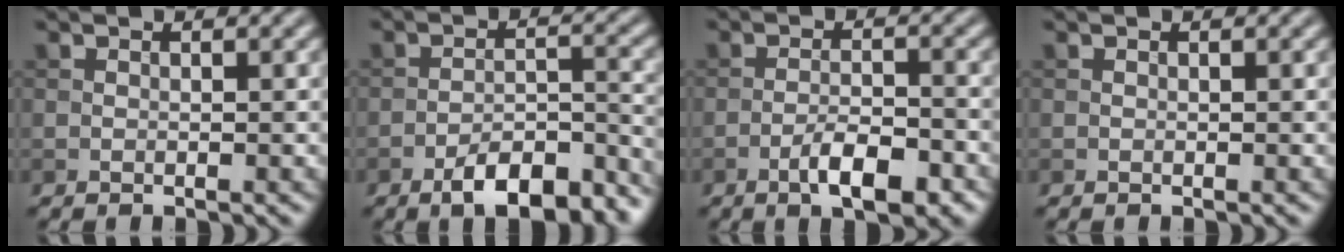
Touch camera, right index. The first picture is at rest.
{"total": 7.7, "force": [-5.4, 2.5, 5.0], "torque": [-0.073, 0.003, -0.088]}
{"total": 4.7, "force": [-2.6, 1.4, 3.6], "torque": [-0.063, 0.002, -0.043]}
{"total": 0.0}